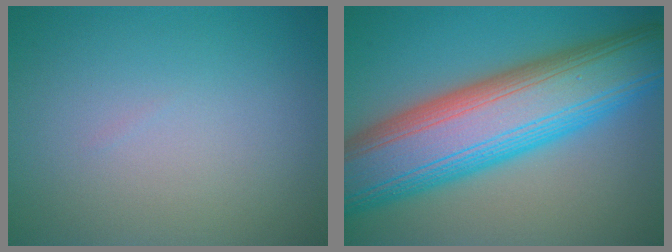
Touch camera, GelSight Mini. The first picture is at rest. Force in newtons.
{"total": 14.4, "press": 14.3, "slide": 0.4}